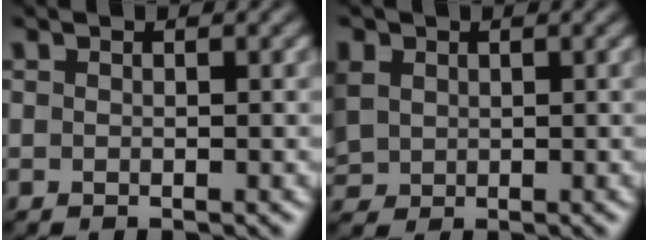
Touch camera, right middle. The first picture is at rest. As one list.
[{"total": 5.7, "force": [1.8, 4.5, 3.1], "torque": [-0.112, 0.022, 0.034]}]